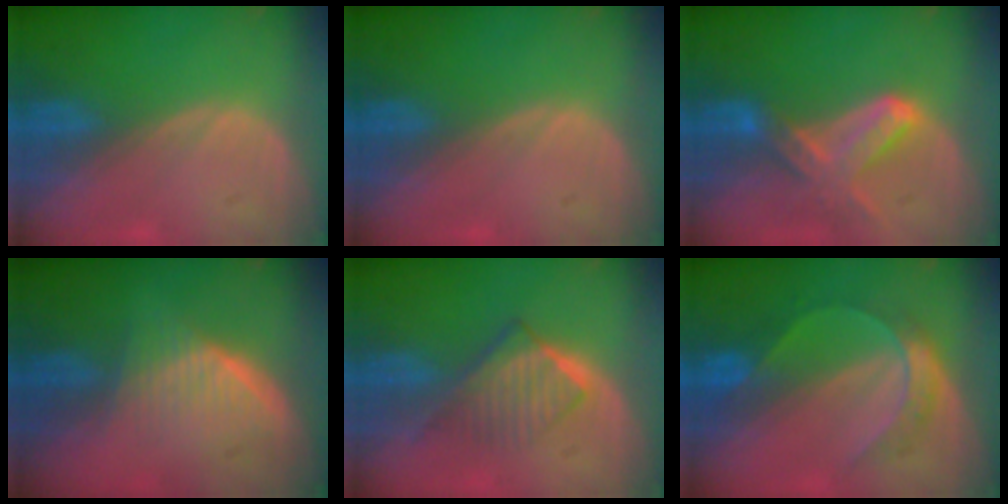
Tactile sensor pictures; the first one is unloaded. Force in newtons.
{"total": 0.0}
{"total": 7.0, "press": 6.5, "slide": 2.6}
{"total": 5.6, "press": 5.5, "slide": 1.1}
{"total": 6.5, "press": 5.9, "slide": 2.7}
{"total": 5.6, "press": 5.6, "slide": 0.2}